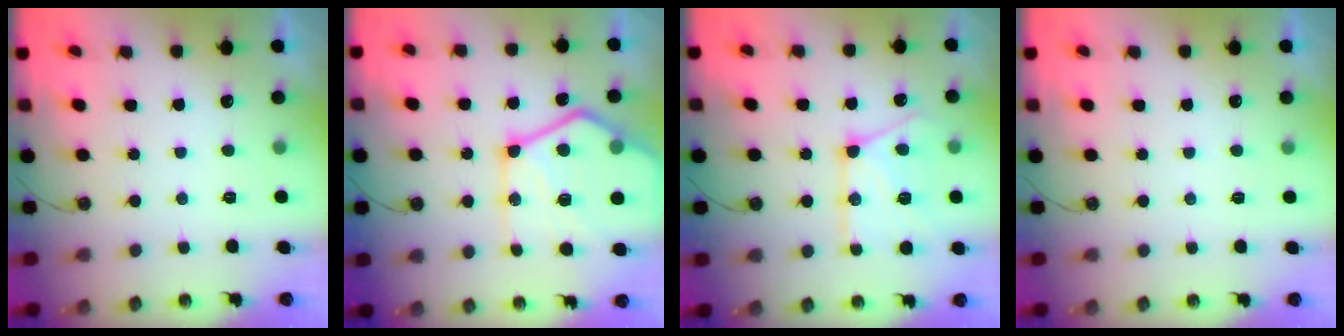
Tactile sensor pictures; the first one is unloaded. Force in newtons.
{"total": 25.2, "press": 25.1, "slide": 2.7}
{"total": 17.0, "press": 17.0, "slide": 1.1}
{"total": 3.4, "press": 3.4, "slide": 0.4}